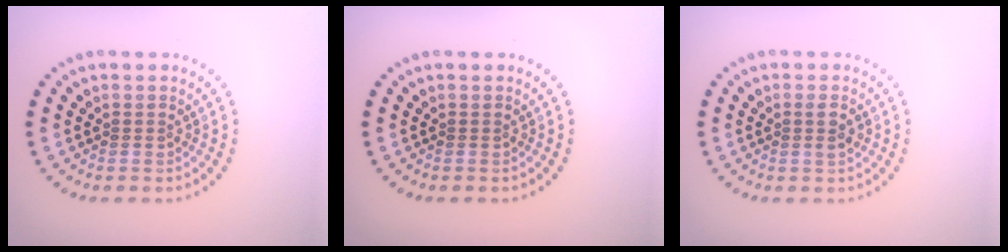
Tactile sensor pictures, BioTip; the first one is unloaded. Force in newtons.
{"total": 0.0}
{"total": 1.3, "press": 1.2, "slide": 0.5}